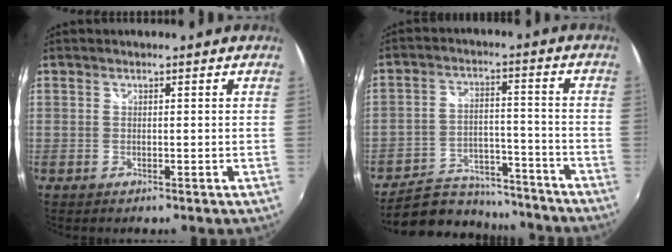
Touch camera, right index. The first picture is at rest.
{"total": 17.6, "force": [-15.3, 6.9, 5.3], "torque": [-0.121, 0.022, -0.212]}